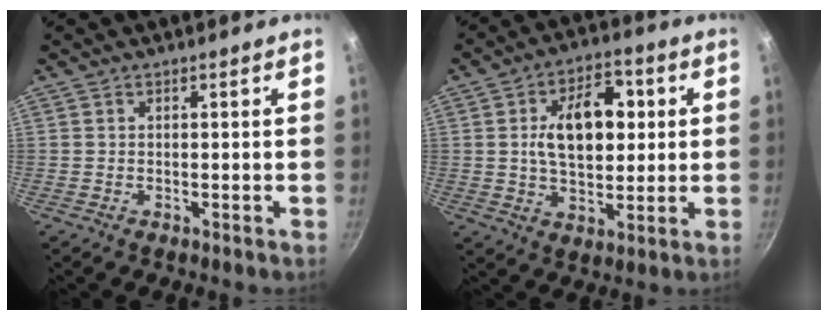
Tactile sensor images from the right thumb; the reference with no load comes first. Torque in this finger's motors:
{"motor_torque": [-0.11, 0.91, 0.10, -0.10, 0.21]}